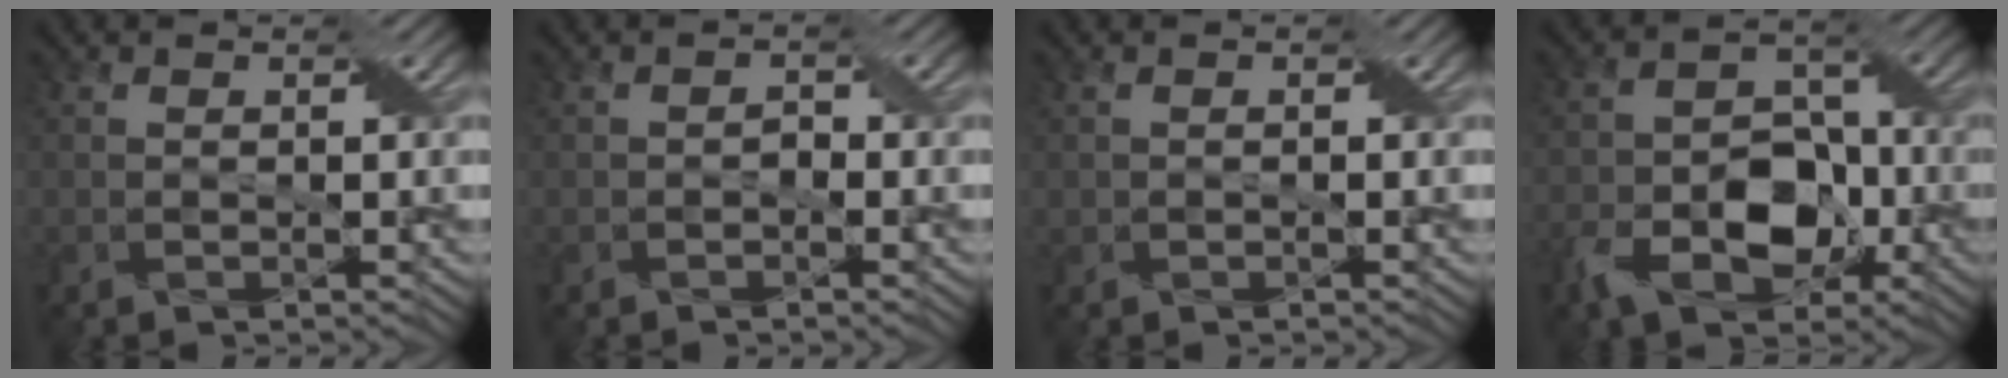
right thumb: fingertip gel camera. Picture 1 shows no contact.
{"total": 0.8, "force": [-0.5, 0.5, 0.4], "torque": [-0.009, 0.005, -0.011]}
{"total": 0.6, "force": [-0.2, 0.4, 0.4], "torque": [-0.009, 0.002, -0.003]}
{"total": 9.4, "force": [-4.2, 5.8, 6.1], "torque": [-0.110, -0.003, -0.082]}